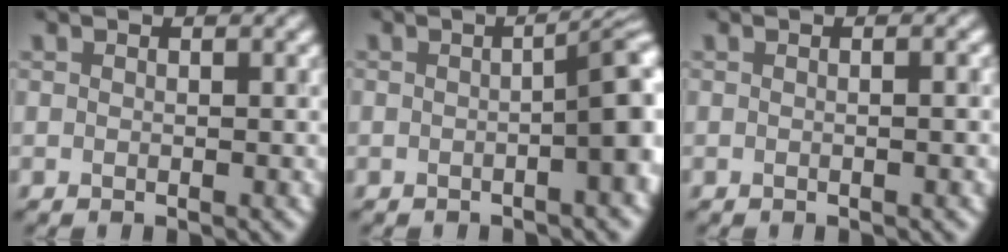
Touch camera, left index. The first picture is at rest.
{"total": 4.7, "force": [-0.7, 1.1, 4.6], "torque": [-0.049, 0.012, -0.007]}
{"total": 1.2, "force": [0.1, 0.5, 1.1], "torque": [-0.009, -0.002, -0.006]}